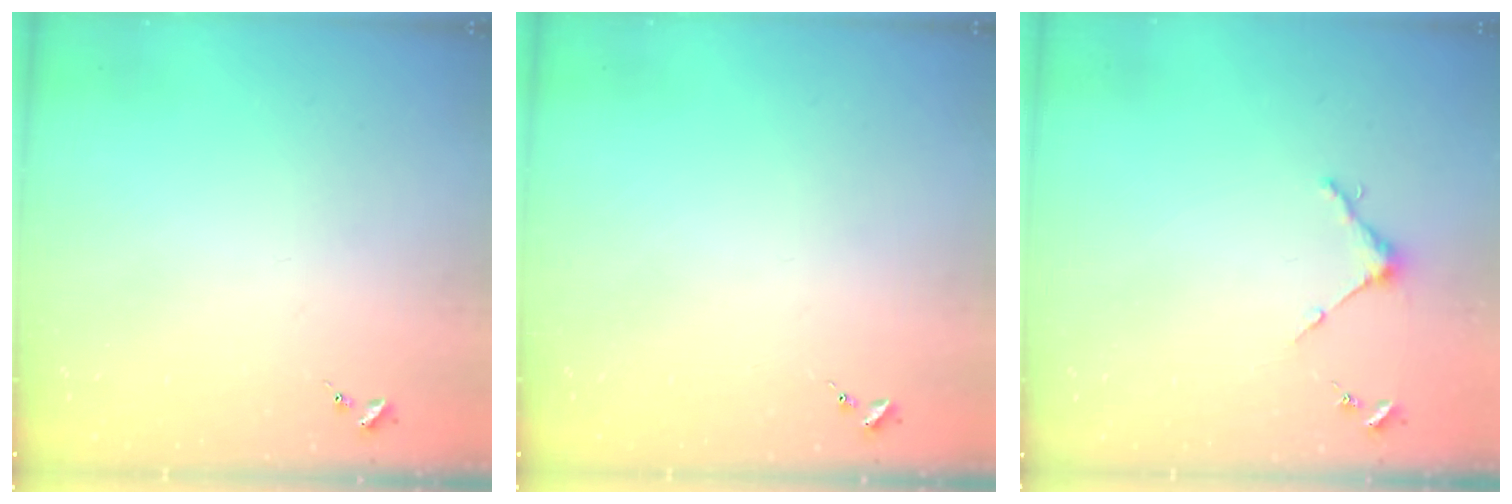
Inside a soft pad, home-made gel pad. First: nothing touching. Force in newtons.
{"total": 0.0}
{"total": 4.0, "press": 4.0, "slide": 0.4}